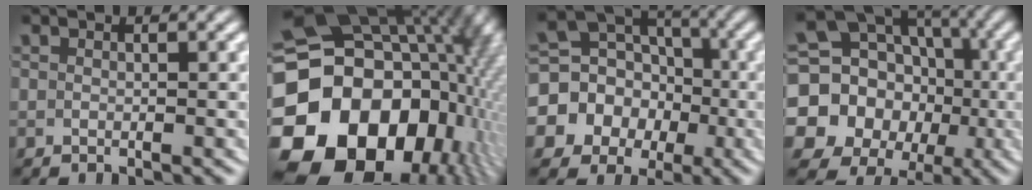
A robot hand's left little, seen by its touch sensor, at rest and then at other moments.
{"total": 29.8, "force": [-1.6, 22.1, 19.9], "torque": [-0.354, -0.050, -0.025]}
{"total": 14.9, "force": [-2.4, 13.5, 5.7], "torque": [-0.132, -0.048, -0.042]}
{"total": 17.4, "force": [-2.2, 15.8, 7.0], "torque": [-0.164, -0.060, -0.037]}